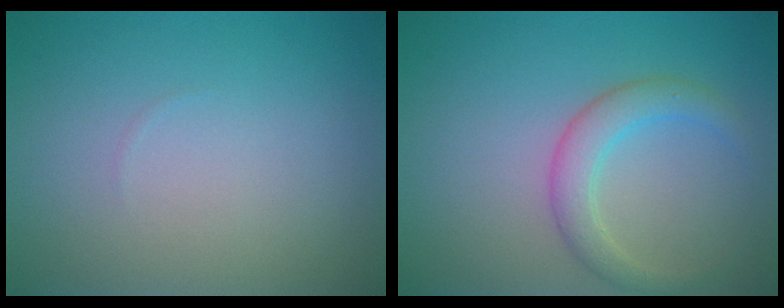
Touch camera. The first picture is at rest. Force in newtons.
{"total": 2.8, "press": 2.8, "slide": 0.2}